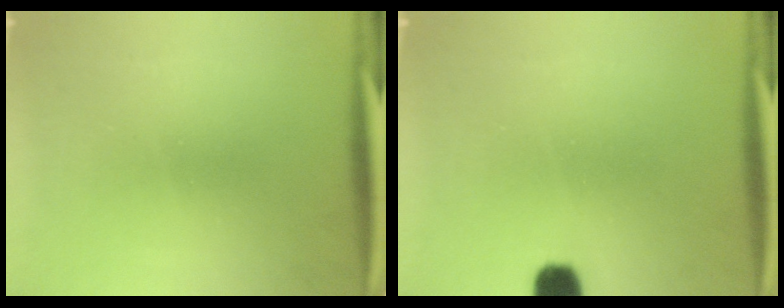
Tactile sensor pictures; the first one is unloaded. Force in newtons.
{"total": 4.8}